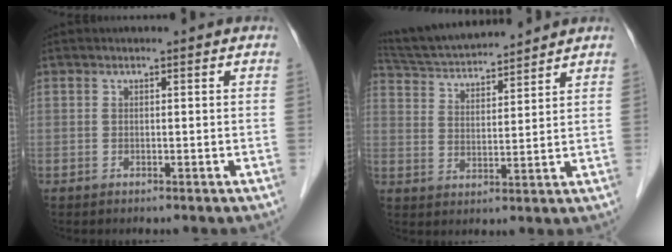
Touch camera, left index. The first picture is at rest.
{"total": 13.2, "force": [12.3, 1.1, 4.5], "torque": [-0.091, 0.024, 0.213]}